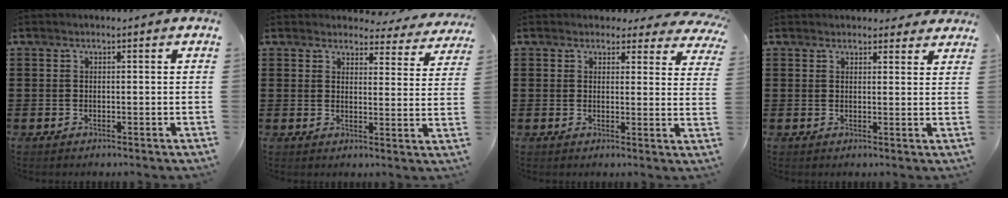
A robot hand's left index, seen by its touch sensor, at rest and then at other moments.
{"total": 3.6, "force": [3.5, 0.7, 0.7], "torque": [-0.021, -0.019, 0.059]}
{"total": 2.2, "force": [1.8, 1.0, 0.7], "torque": [-0.016, 0.000, 0.030]}
{"total": 2.4, "force": [2.2, 0.7, 0.4], "torque": [-0.005, -0.004, 0.040]}